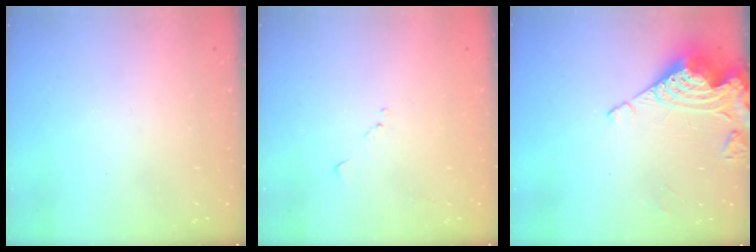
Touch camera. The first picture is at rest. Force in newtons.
{"total": 6.1, "press": 6.0, "slide": 0.6}
{"total": 13.0, "press": 12.9, "slide": 1.4}